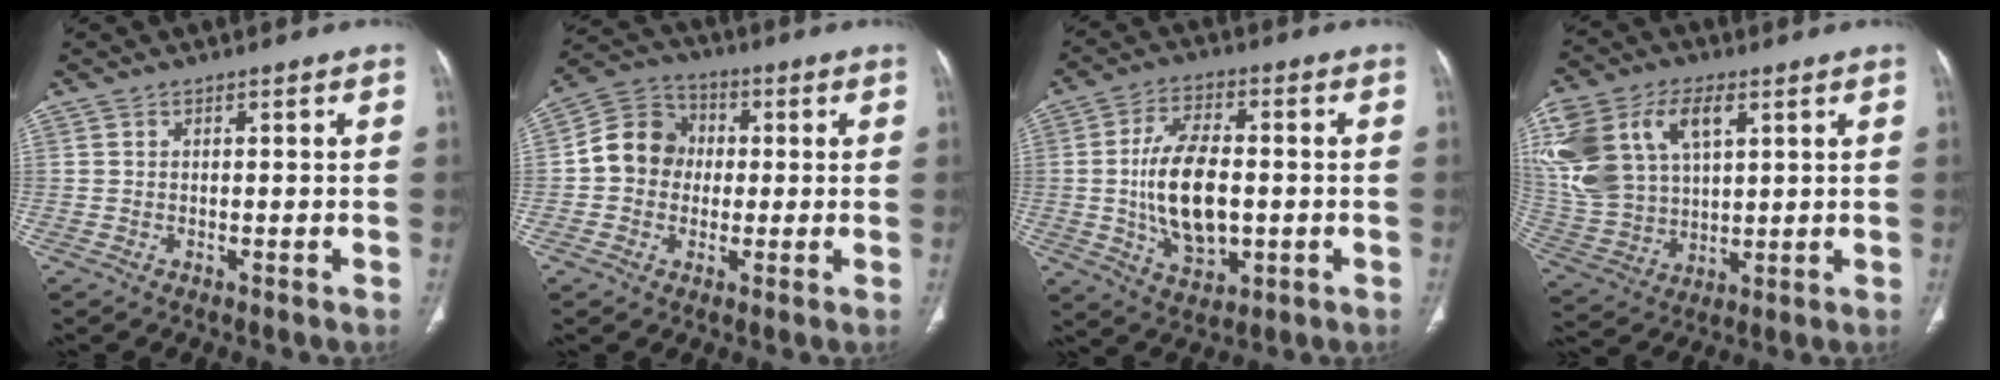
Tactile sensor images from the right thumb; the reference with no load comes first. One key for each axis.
{"total": 9.9, "fx": 0.1, "fy": 8.9, "fz": 4.5, "tx": -0.057, "ty": 0.027, "tz": -0.012}
{"total": 14.0, "fx": -0.9, "fy": 7.6, "fz": 11.7, "tx": -0.202, "ty": 0.002, "tz": -0.009}
{"total": 23.1, "fx": 8.4, "fy": 14.6, "fz": 15.7, "tx": -0.353, "ty": 0.013, "tz": 0.169}